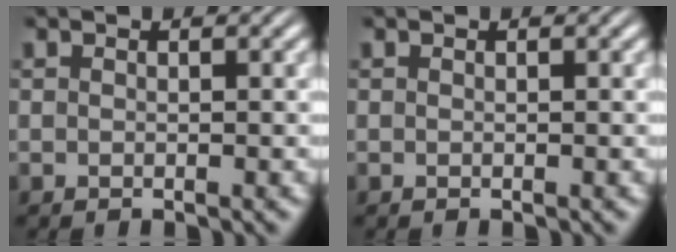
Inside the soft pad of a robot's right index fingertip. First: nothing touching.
{"total": 0.0}